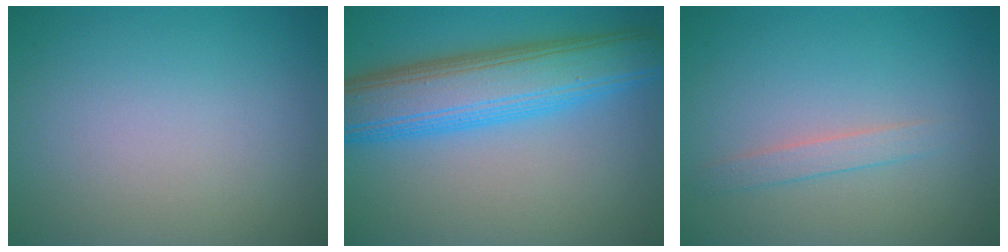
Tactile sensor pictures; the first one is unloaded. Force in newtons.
{"total": 8.8, "press": 8.8, "slide": 0.3}
{"total": 1.5, "press": 1.5, "slide": 0.1}